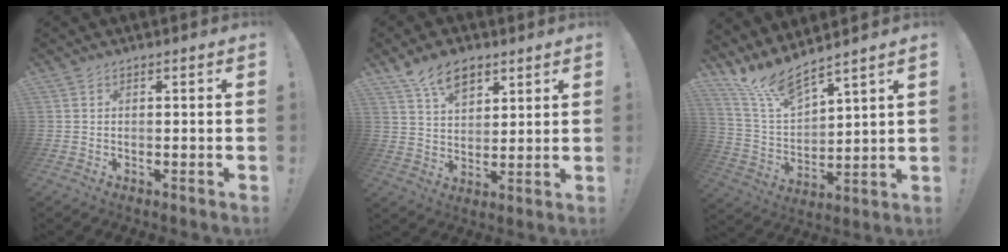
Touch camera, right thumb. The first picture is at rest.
{"total": 9.8, "force": [6.2, 5.7, 5.1], "torque": [-0.084, -0.024, 0.117]}
{"total": 11.5, "force": [10.3, 1.8, 4.8], "torque": [-0.119, -0.078, 0.189]}